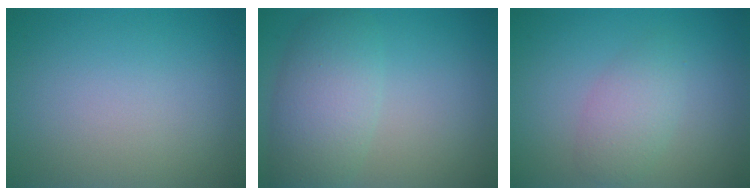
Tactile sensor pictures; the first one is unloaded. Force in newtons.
{"total": 5.1, "press": 5.1, "slide": 0.2}
{"total": 2.6, "press": 2.6, "slide": 0.2}